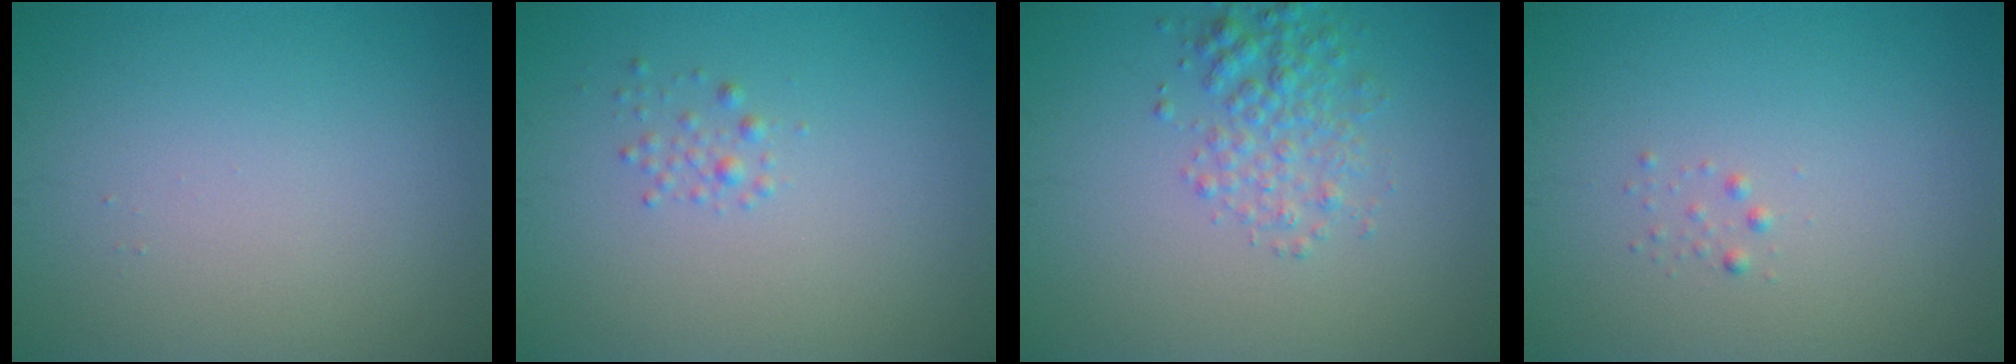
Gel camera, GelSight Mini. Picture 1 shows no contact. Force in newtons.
{"total": 0.9, "press": 0.9, "slide": 0.1}
{"total": 2.9, "press": 2.9, "slide": 0.1}
{"total": 0.6, "press": 0.6, "slide": 0.0}